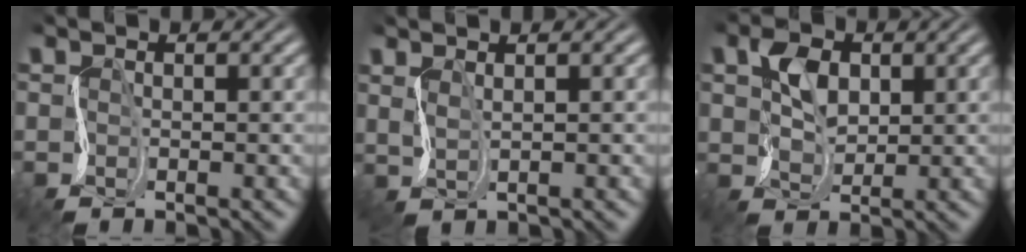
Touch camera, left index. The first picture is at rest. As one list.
[{"total": 1.8, "force": [1.2, 0.6, 1.3], "torque": [-0.021, 0.009, 0.012]}, {"total": 2.9, "force": [1.4, 1.8, 1.7], "torque": [-0.043, 0.010, 0.023]}]